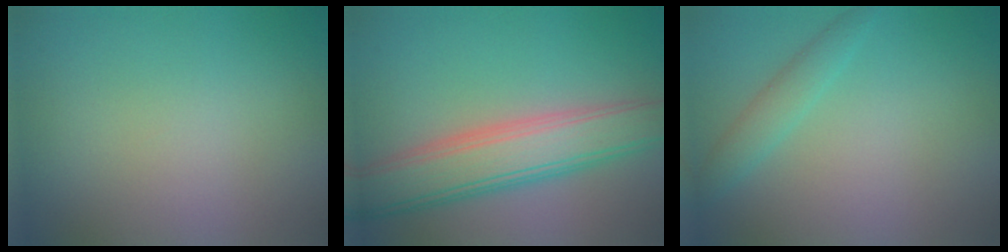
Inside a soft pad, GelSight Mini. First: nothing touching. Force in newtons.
{"total": 6.5, "press": 6.5, "slide": 0.1}
{"total": 1.9, "press": 1.9, "slide": 0.1}